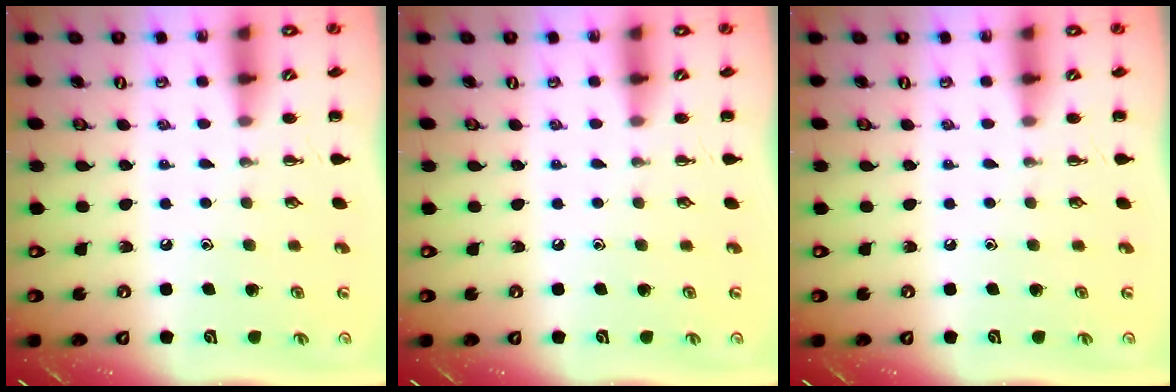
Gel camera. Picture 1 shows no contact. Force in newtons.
{"total": 0.0}
{"total": 0.0}